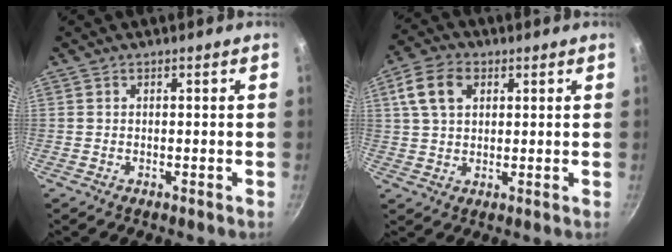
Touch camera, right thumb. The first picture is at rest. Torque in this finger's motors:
{"motor_torque": [-1.09, 1.16, 0.83, -0.01, 0.32]}